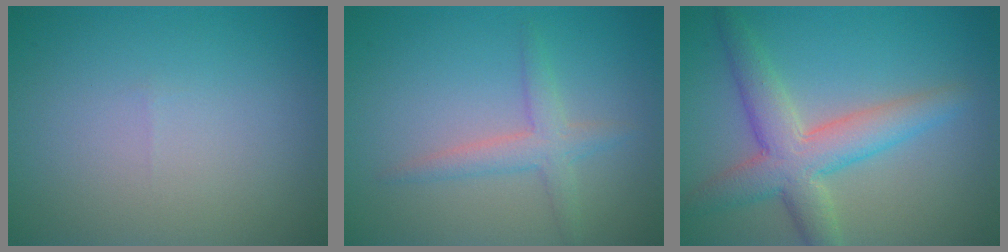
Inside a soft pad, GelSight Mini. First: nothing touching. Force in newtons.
{"total": 2.4, "press": 2.4, "slide": 0.1}
{"total": 5.6, "press": 5.6, "slide": 0.2}